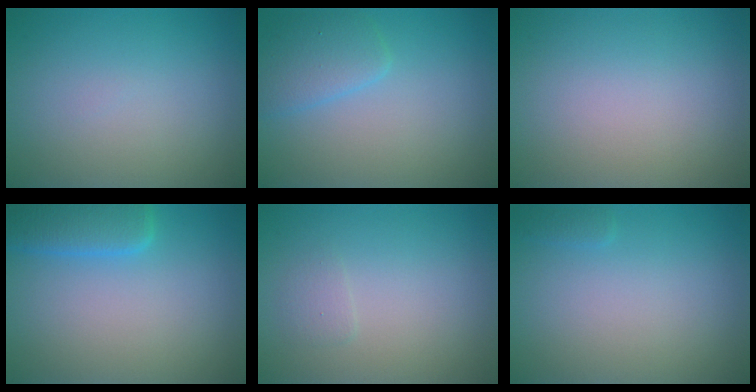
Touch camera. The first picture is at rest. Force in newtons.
{"total": 2.6, "press": 2.6, "slide": 0.1}
{"total": 0.0}
{"total": 3.8, "press": 3.7, "slide": 0.4}
{"total": 0.8, "press": 0.8, "slide": 0.0}
{"total": 0.5, "press": 0.5, "slide": 0.1}